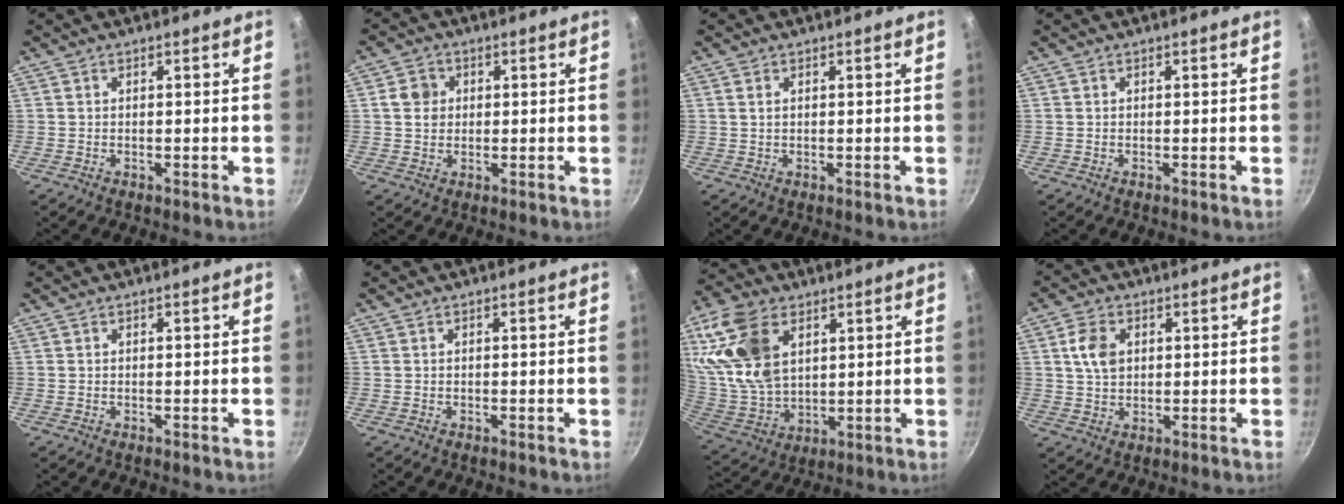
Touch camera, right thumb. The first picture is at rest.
{"total": 4.3, "force": [0.8, 3.8, 1.8], "torque": [-0.014, 0.004, 0.008]}
{"total": 1.1, "force": [0.5, 0.6, 0.7], "torque": [-0.015, 0.002, 0.010]}
{"total": 0.0}
{"total": 0.0}
{"total": 0.0}
{"total": 18.5, "force": [6.9, 11.6, 12.6], "torque": [-0.242, -0.028, 0.143]}
{"total": 6.3, "force": [1.7, 4.5, 4.2], "torque": [-0.065, -0.001, 0.031]}